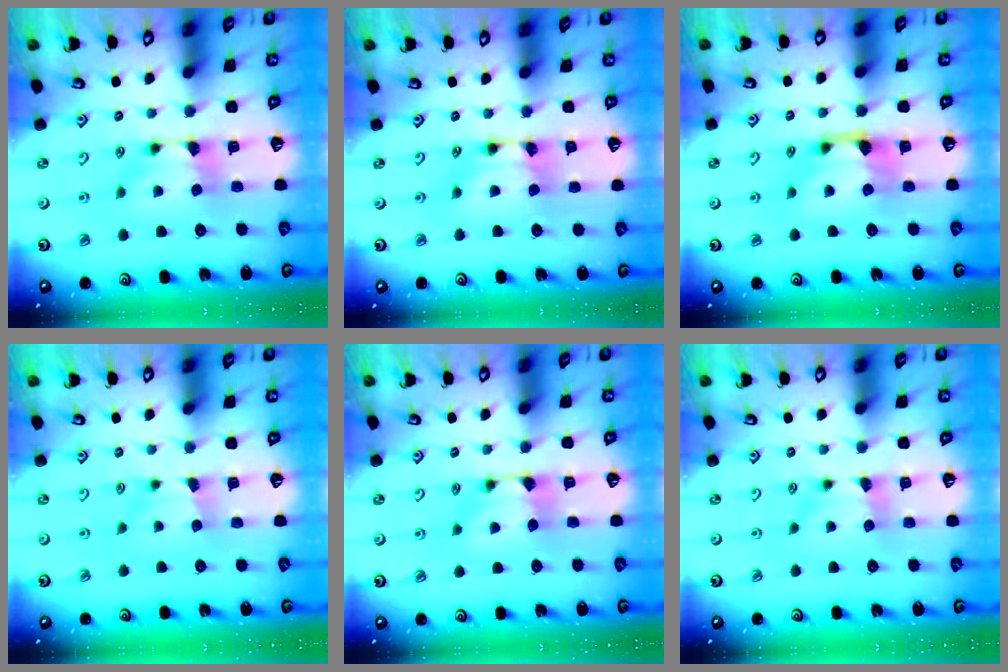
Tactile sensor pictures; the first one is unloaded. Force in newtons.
{"total": 2.1, "press": 2.1, "slide": 0.2}
{"total": 1.5, "press": 0.7, "slide": 1.3}
{"total": 1.4, "press": 1.4, "slide": 0.3}
{"total": 0.6, "press": 0.3, "slide": 0.5}
{"total": 0.7, "press": 0.6, "slide": 0.5}